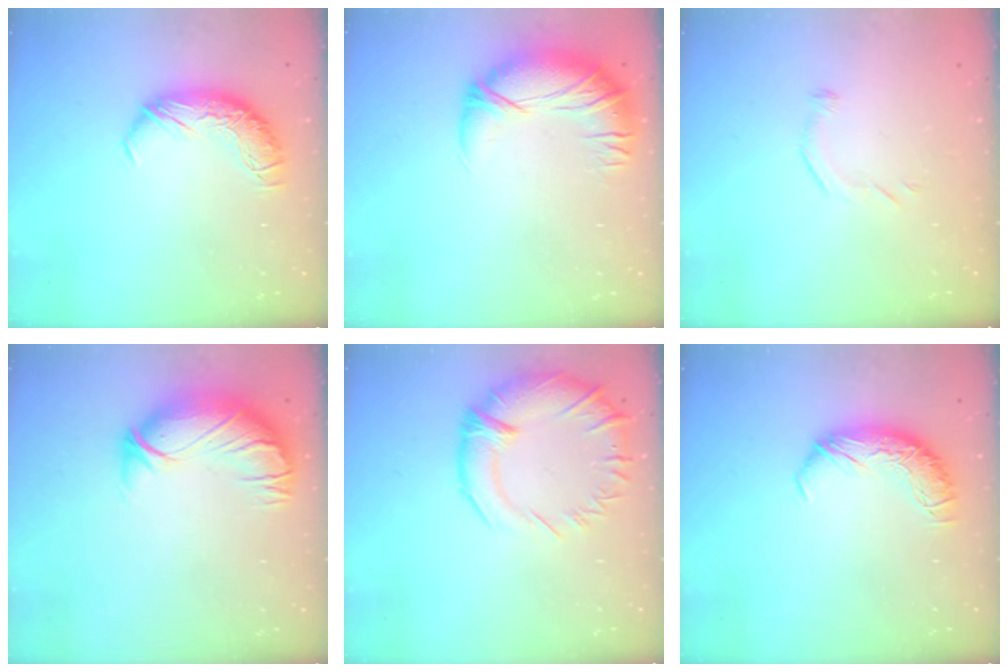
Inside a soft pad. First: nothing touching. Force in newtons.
{"total": 2.9, "press": 0.1, "slide": 2.9}
{"total": 7.3, "press": 7.3, "slide": 0.7}
{"total": 3.0, "press": 0.3, "slide": 3.0}
{"total": 5.6, "press": 3.8, "slide": 4.1}
{"total": 0.0}